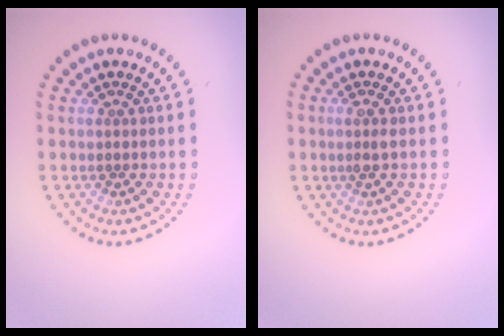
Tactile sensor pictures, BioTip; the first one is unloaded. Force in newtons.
{"total": 1.2, "press": 0.9, "slide": 0.7}